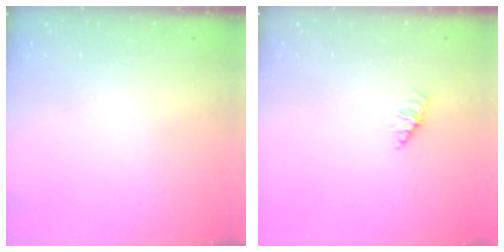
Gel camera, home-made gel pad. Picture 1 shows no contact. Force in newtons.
{"total": 1.4, "press": 1.4, "slide": 0.3}